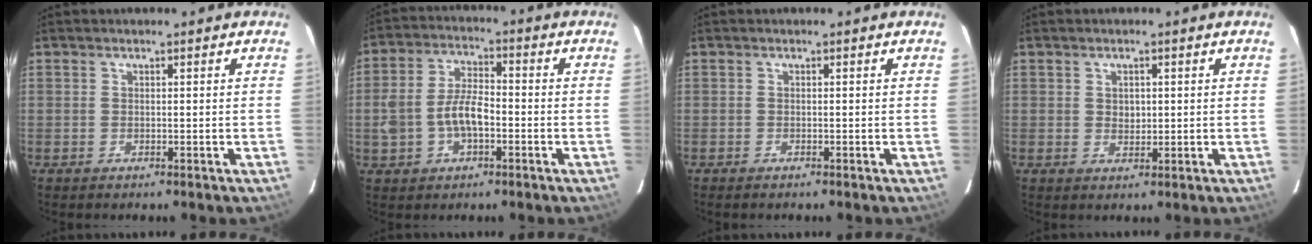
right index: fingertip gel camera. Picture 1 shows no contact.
{"total": 8.9, "force": [-2.2, 4.9, 7.1], "torque": [-0.146, 0.013, -0.033]}
{"total": 0.7, "force": [-0.6, 0.1, 0.3], "torque": [-0.006, -0.002, -0.012]}
{"total": 2.2, "force": [0.3, 1.8, 1.2], "torque": [-0.017, 0.004, 0.007]}